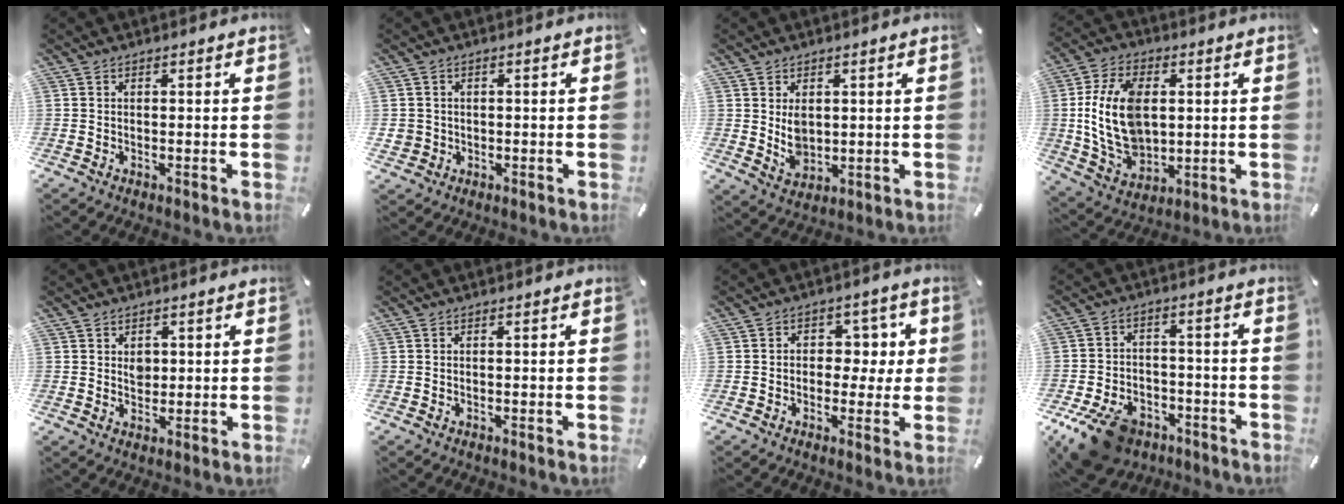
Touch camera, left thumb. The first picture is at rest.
{"total": 3.0, "force": [-0.3, 2.9, 0.4], "torque": [-0.009, 0.004, -0.005]}
{"total": 5.5, "force": [1.6, 4.0, 3.4], "torque": [-0.052, -0.010, 0.027]}
{"total": 16.2, "force": [1.5, 11.1, 11.7], "torque": [-0.250, 0.003, 0.028]}
{"total": 2.9, "force": [0.9, 2.5, 1.2], "torque": [-0.003, -0.006, 0.012]}
{"total": 0.0}
{"total": 6.5, "force": [0.3, 5.5, 3.3], "torque": [-0.037, 0.006, -0.002]}
{"total": 12.5, "force": [-7.9, 7.6, 6.1], "torque": [-0.115, 0.054, -0.135]}